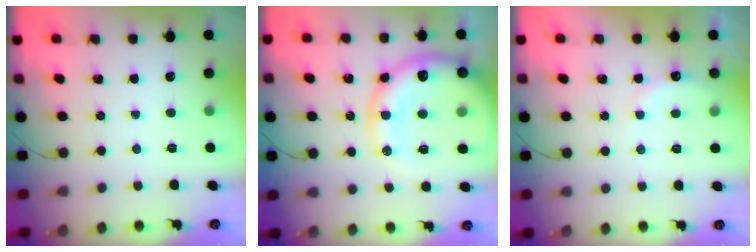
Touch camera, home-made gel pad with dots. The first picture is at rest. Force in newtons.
{"total": 19.5, "press": 19.1, "slide": 4.0}
{"total": 7.4, "press": 7.2, "slide": 1.4}